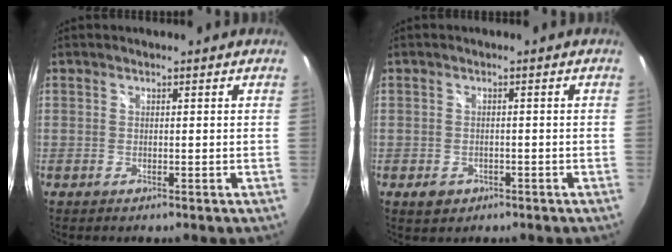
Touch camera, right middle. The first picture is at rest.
{"total": 2.9, "force": [-1.4, 2.2, 1.2], "torque": [-0.025, -0.002, -0.017]}